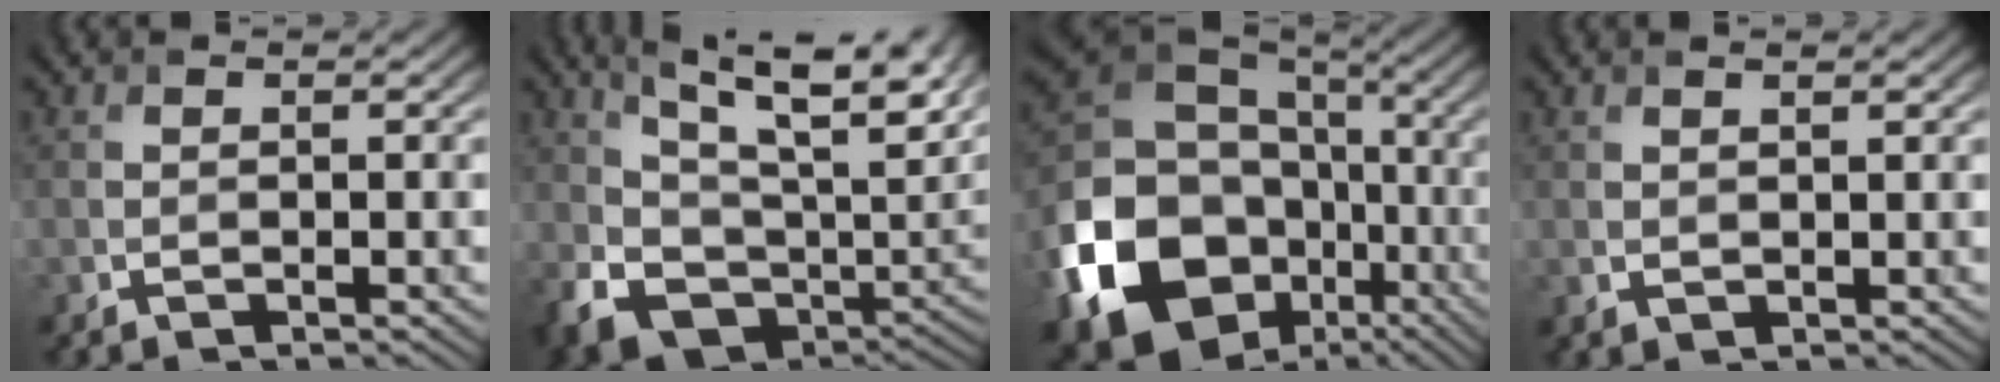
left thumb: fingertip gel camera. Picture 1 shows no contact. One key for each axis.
{"total": 15.4, "fx": 6.5, "fy": 7.7, "fz": 11.7, "tx": -0.246, "ty": -0.003, "tz": 0.132}
{"total": 20.3, "fx": -7.2, "fy": 15.7, "fz": 10.6, "tx": -0.273, "ty": -0.043, "tz": -0.132}
{"total": 1.2, "fx": 0.9, "fy": 0.2, "fz": 0.7, "tx": -0.019, "ty": -0.001, "tz": 0.018}